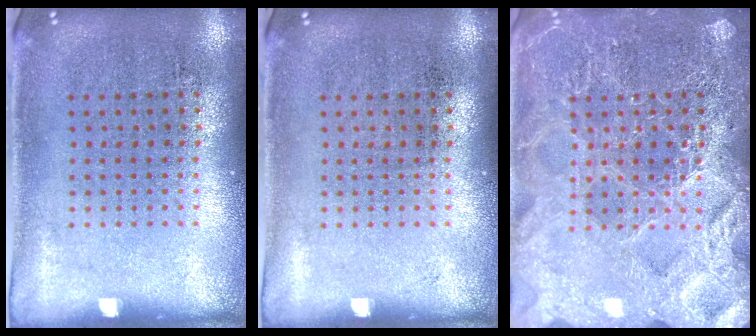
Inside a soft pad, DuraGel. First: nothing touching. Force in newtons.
{"total": 0.0}
{"total": 6.3, "press": 6.3, "slide": 0.9}